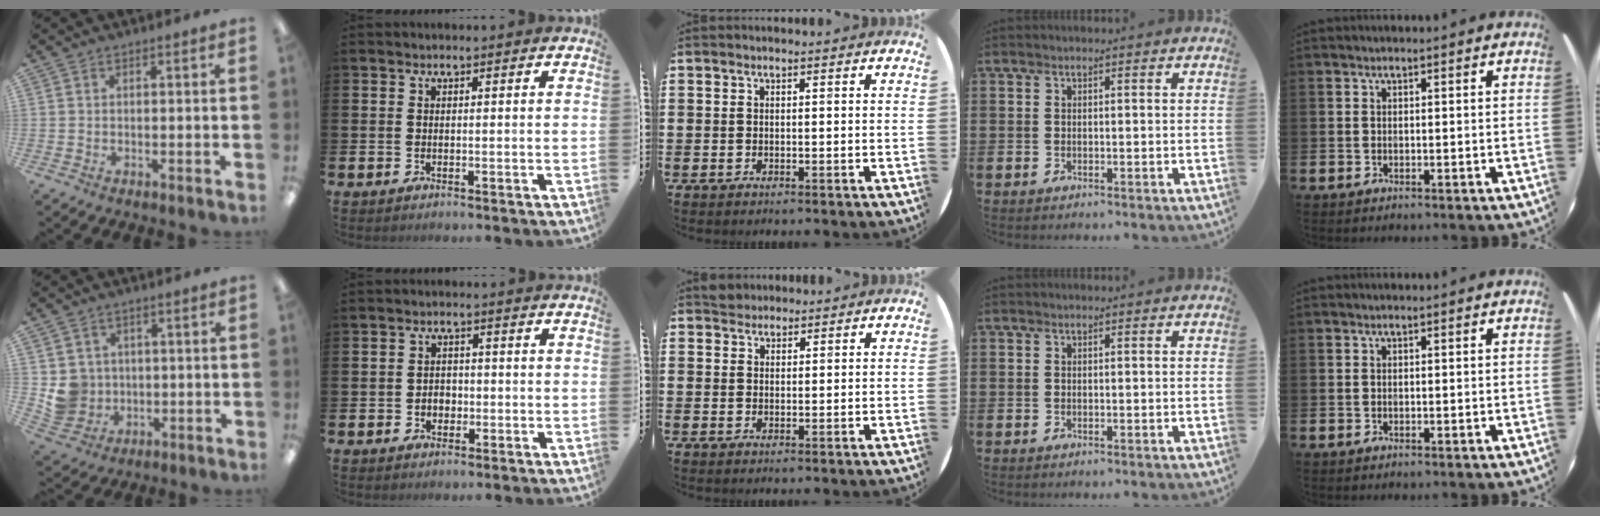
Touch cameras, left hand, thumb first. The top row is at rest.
{"thumb": {"total": 6.8, "force": [1.0, 6.6, 1.1], "torque": [-0.032, 0.002, 0.030]}, "index": {"total": 2.3, "force": [-0.7, 1.9, 1.0], "torque": [-0.012, 0.002, -0.018]}, "middle": {"total": 2.0, "force": [1.9, 0.6, -0.2], "torque": [0.007, 0.001, 0.037]}}